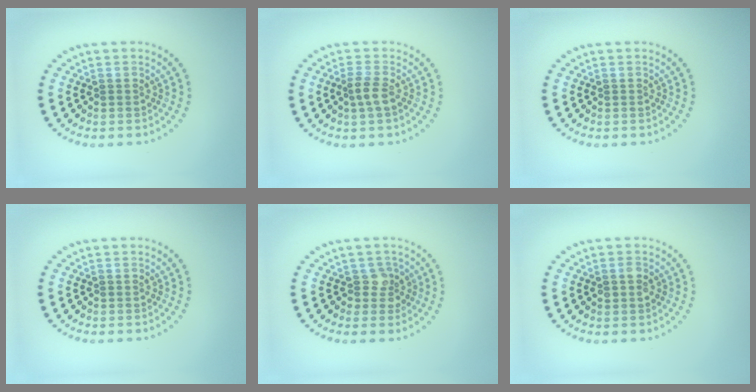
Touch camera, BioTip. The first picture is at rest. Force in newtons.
{"total": 1.8, "press": 1.5, "slide": 1.1}
{"total": 0.0}
{"total": 0.0}
{"total": 1.8, "press": 1.4, "slide": 1.1}
{"total": 1.2, "press": 1.2, "slide": 0.1}